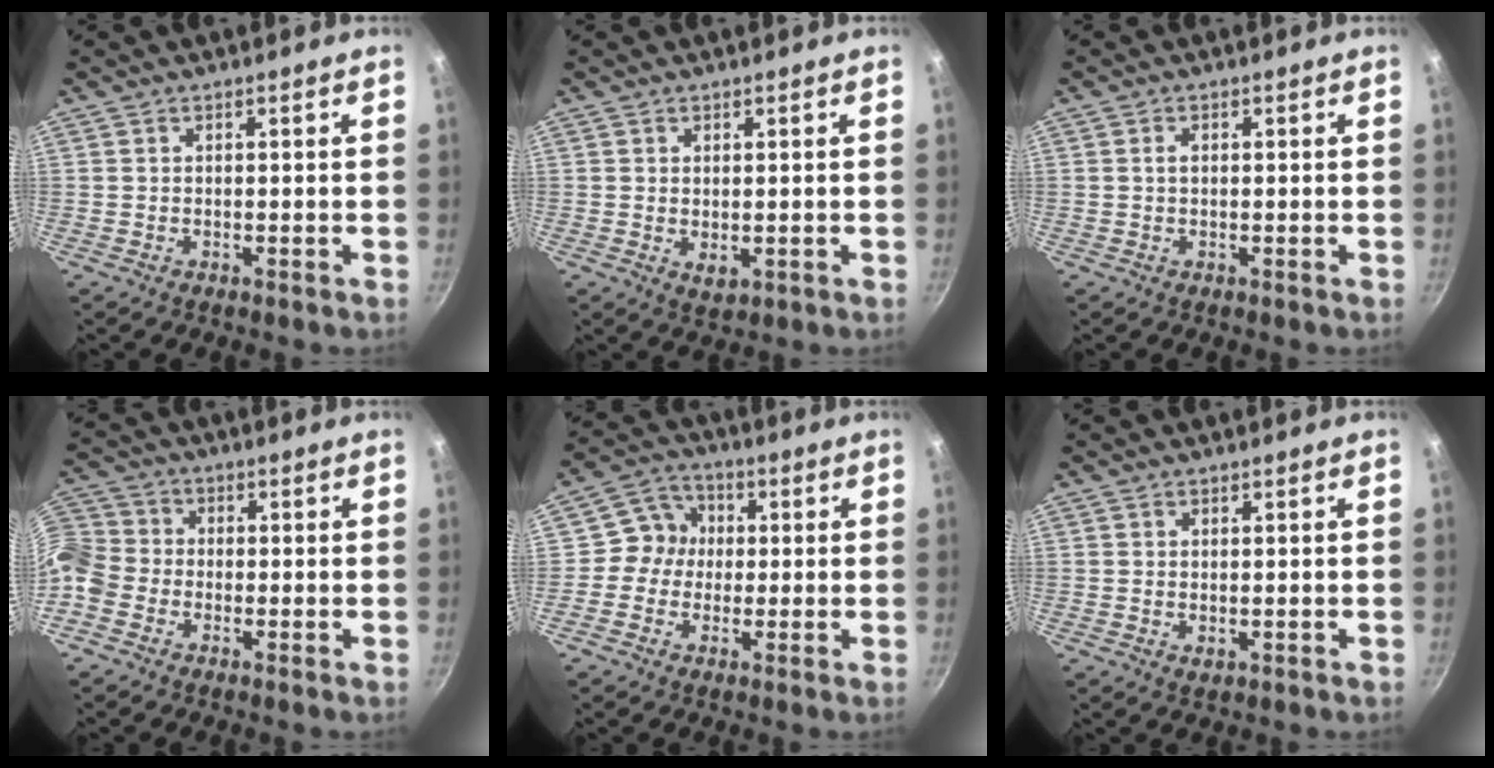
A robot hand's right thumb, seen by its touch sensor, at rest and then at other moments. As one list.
[{"total": 2.4, "force": [0.2, 1.5, 1.9], "torque": [-0.028, -0.009, 0.006]}, {"total": 1.0, "force": [0.1, 0.7, 0.8], "torque": [-0.012, 0.003, 0.003]}, {"total": 9.3, "force": [-3.1, 7.6, 4.3], "torque": [-0.087, 0.039, -0.084]}, {"total": 6.8, "force": [0.2, 6.4, 2.2], "torque": [0.002, 0.018, -0.014]}, {"total": 1.0, "force": [0.2, 0.6, 0.8], "torque": [-0.012, -0.004, 0.003]}]